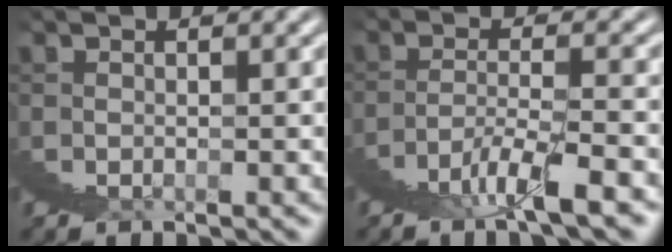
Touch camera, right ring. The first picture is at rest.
{"total": 3.2, "force": [0.0, 0.9, 3.1], "torque": [-0.047, 0.016, -0.008]}